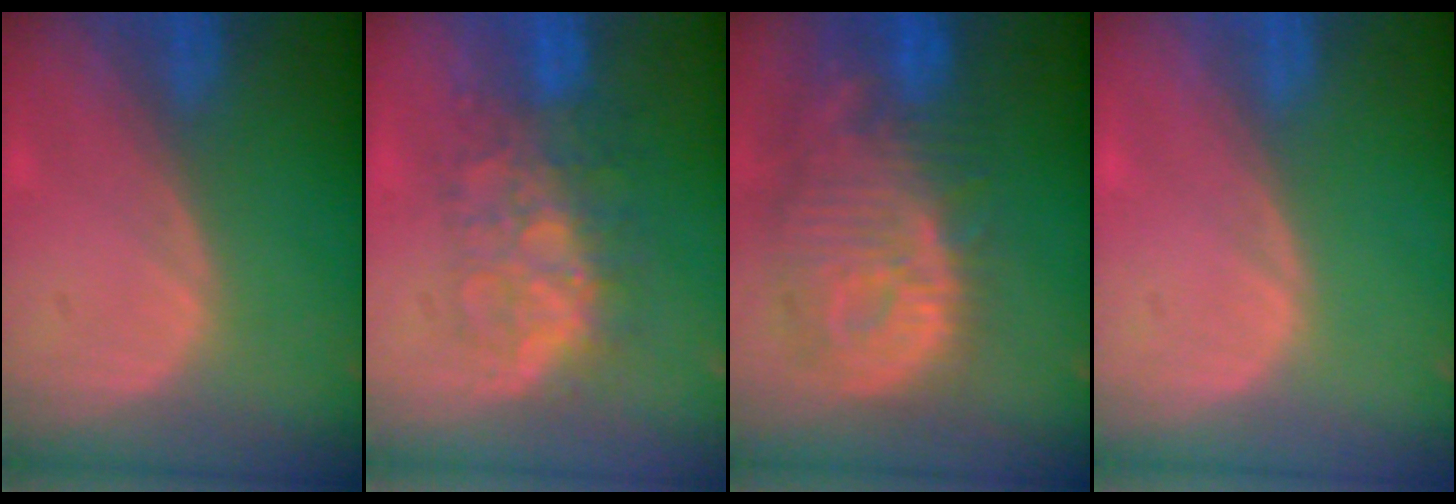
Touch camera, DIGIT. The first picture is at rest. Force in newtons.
{"total": 7.9, "press": 7.7, "slide": 2.0}
{"total": 13.3, "press": 11.5, "slide": 6.5}
{"total": 0.0}